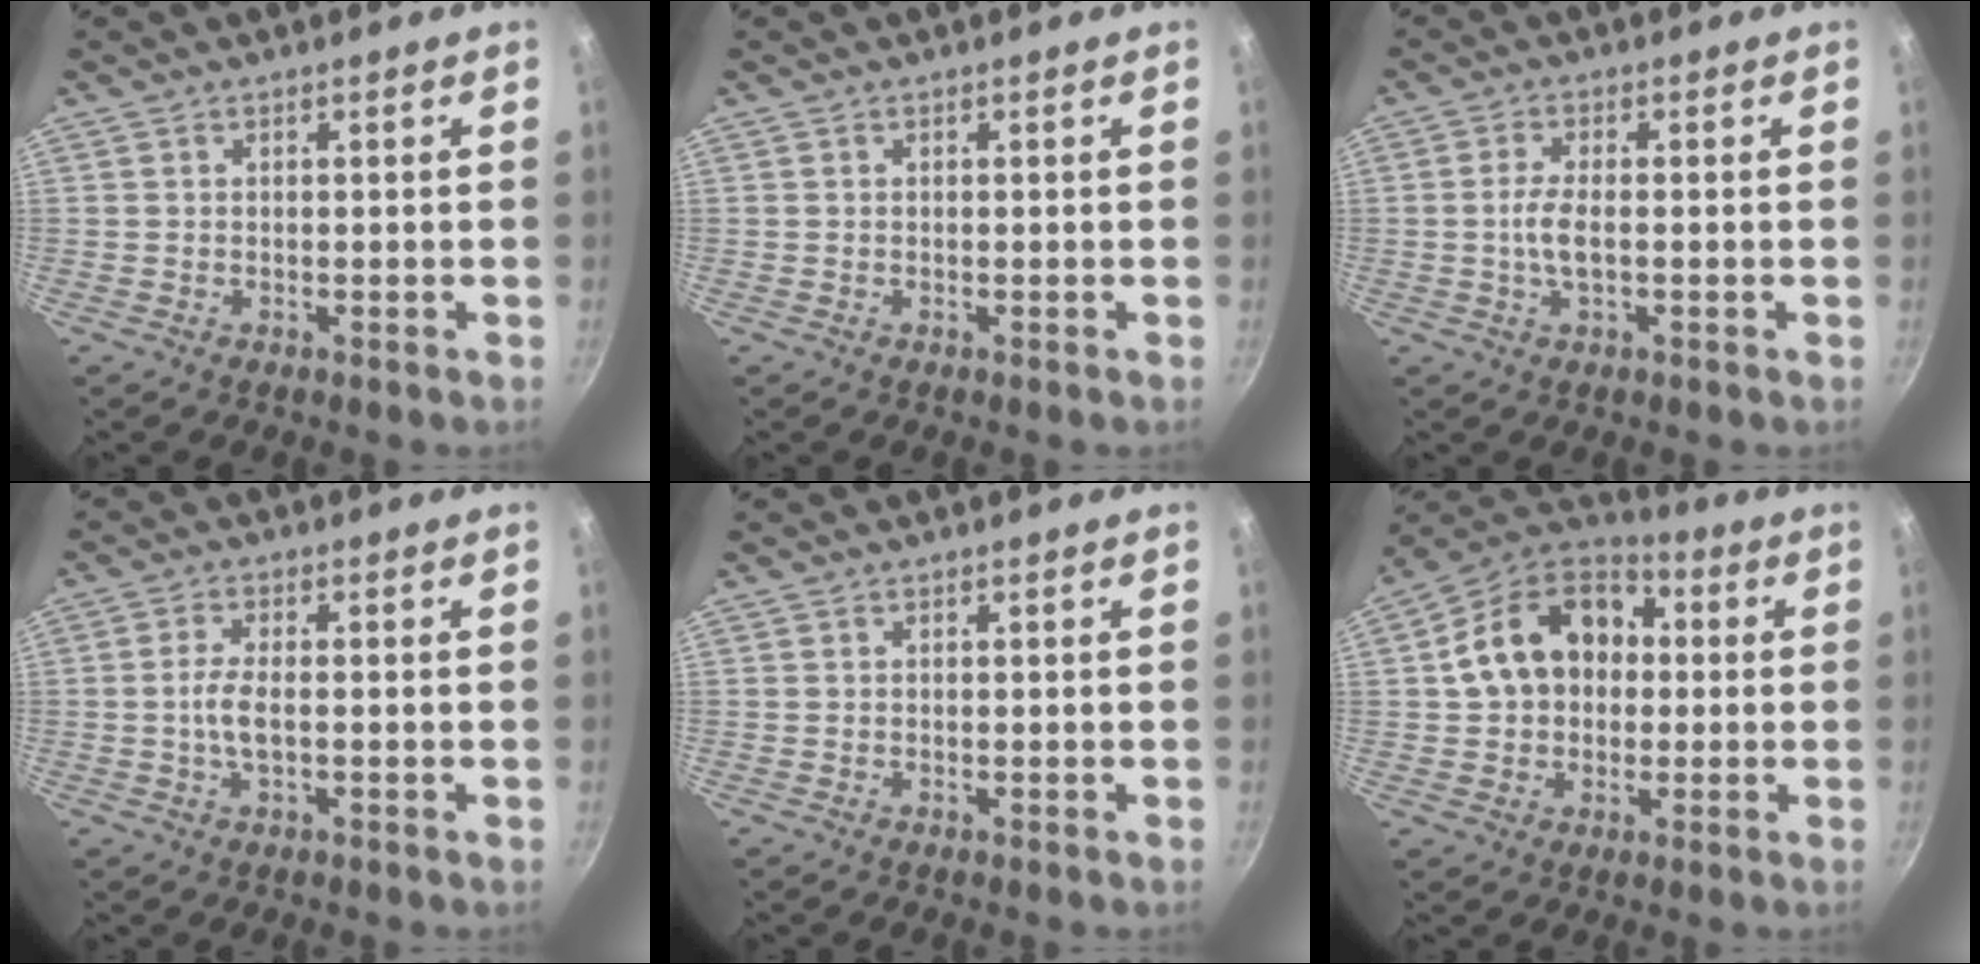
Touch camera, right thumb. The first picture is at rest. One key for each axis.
{"total": 0.0}
{"total": 4.3, "fx": -0.5, "fy": 1.5, "fz": 4.0, "tx": -0.089, "ty": 0.003, "tz": -0.016}
{"total": 4.2, "fx": -0.6, "fy": 1.5, "fz": 3.9, "tx": -0.087, "ty": 0.004, "tz": -0.018}
{"total": 0.0}
{"total": 16.9, "fx": 1.8, "fy": 12.9, "fz": 10.8, "tx": -0.158, "ty": 0.038, "tz": 0.015}